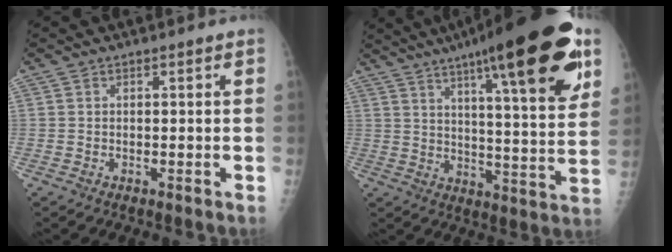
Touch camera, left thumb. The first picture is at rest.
{"total": 26.5, "force": [14.5, 5.5, 21.5], "torque": [-0.303, -0.034, 0.210]}